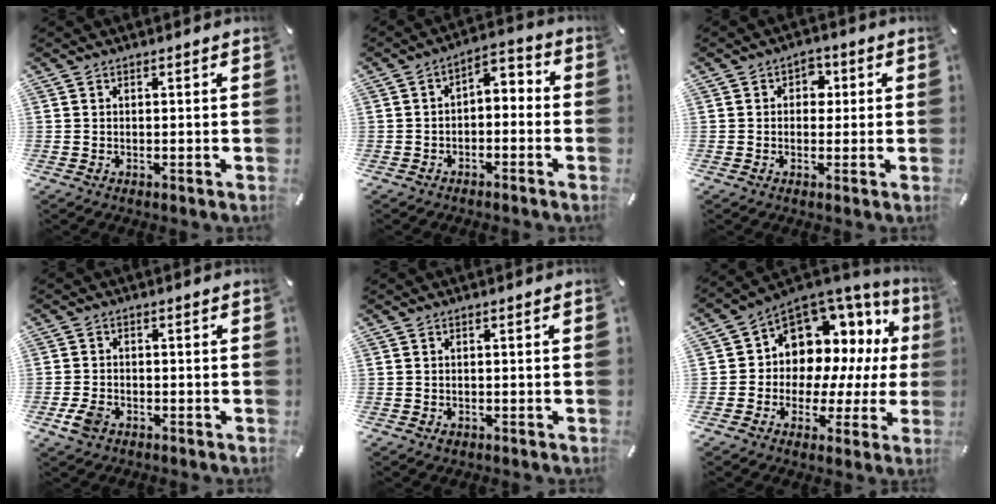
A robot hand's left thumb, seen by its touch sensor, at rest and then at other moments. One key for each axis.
{"total": 4.1, "fx": -2.9, "fy": 2.3, "fz": 1.7, "tx": -0.027, "ty": 0.014, "tz": -0.061}
{"total": 3.7, "fx": 0.1, "fy": 3.2, "fz": 1.8, "tx": -0.016, "ty": 0.002, "tz": -0.008}
{"total": 4.2, "fx": -1.9, "fy": 2.9, "fz": 2.3, "tx": -0.057, "ty": 0.003, "tz": -0.039}
{"total": 1.1, "fx": -0.5, "fy": 0.9, "fz": 0.5, "tx": -0.009, "ty": 0.003, "tz": -0.011}
{"total": 10.5, "fx": 4.2, "fy": 8.9, "fz": 3.7, "tx": -0.066, "ty": -0.056, "tz": 0.082}